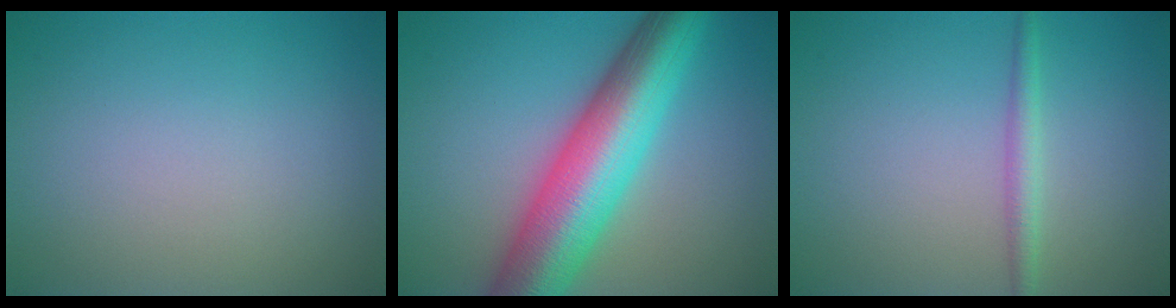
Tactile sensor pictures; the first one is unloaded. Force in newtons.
{"total": 11.2, "press": 11.2, "slide": 0.2}
{"total": 1.7, "press": 1.7, "slide": 0.1}